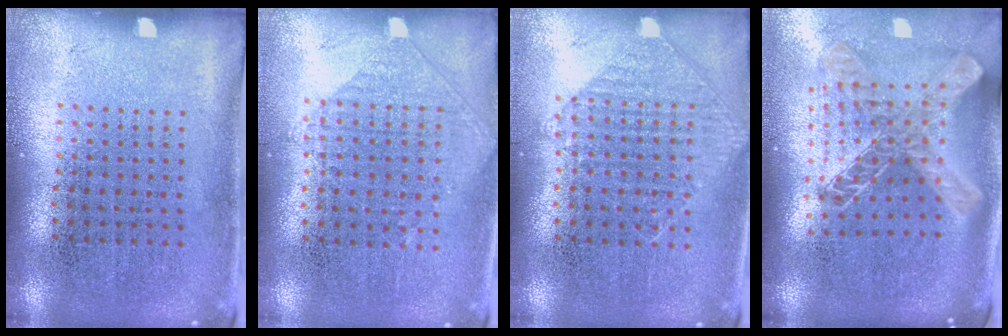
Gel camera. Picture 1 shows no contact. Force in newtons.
{"total": 0.9, "press": 0.9, "slide": 0.3}
{"total": 0.9, "press": 0.8, "slide": 0.3}
{"total": 1.9, "press": 1.6, "slide": 1.1}